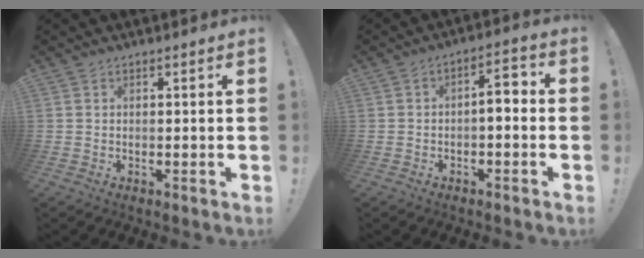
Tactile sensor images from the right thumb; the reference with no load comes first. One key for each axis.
{"total": 5.4, "fx": -1.5, "fy": 2.3, "fz": 4.6, "tx": -0.065, "ty": 0.008, "tz": -0.033}